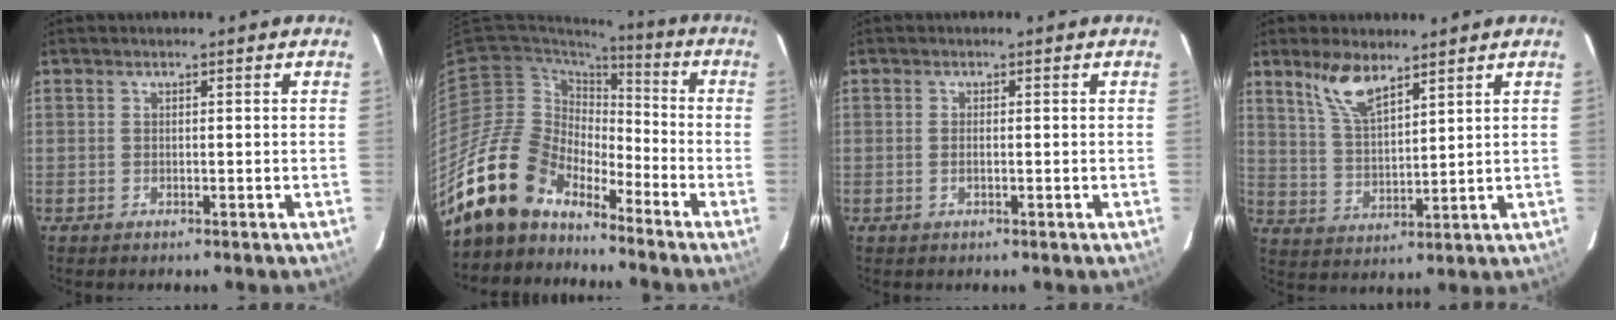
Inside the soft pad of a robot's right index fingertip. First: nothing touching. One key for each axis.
{"total": 15.7, "fx": -13.1, "fy": 7.6, "fz": 4.3, "tx": -0.094, "ty": 0.014, "tz": -0.243}
{"total": 1.5, "fx": -0.3, "fy": 0.0, "fz": 1.5, "tx": -0.029, "ty": -0.001, "tz": -0.006}
{"total": 7.8, "fx": 5.6, "fy": 2.5, "fz": 4.7, "tx": -0.091, "ty": 0.005, "tz": 0.118}